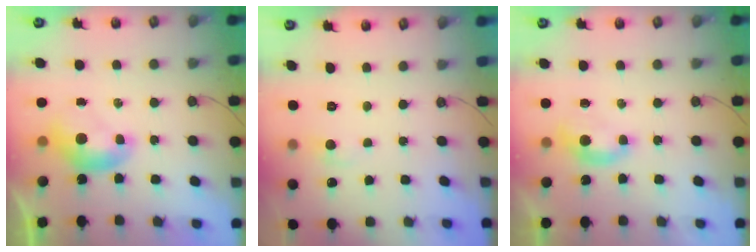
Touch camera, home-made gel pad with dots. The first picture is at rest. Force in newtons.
{"total": 1.2, "press": 1.1, "slide": 0.4}
{"total": 0.9, "press": 0.7, "slide": 0.6}